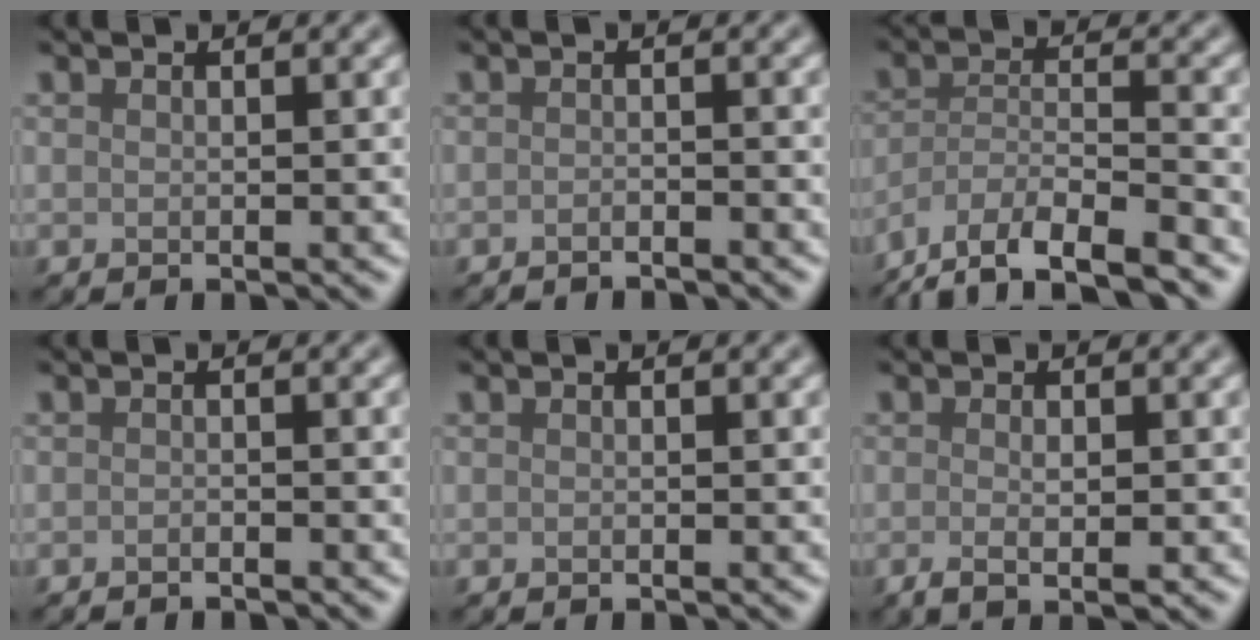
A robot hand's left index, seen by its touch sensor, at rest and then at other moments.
{"total": 1.3, "force": [-1.2, 0.2, 0.5], "torque": [-0.003, -0.003, -0.023]}
{"total": 9.7, "force": [-8.3, 2.5, 4.4], "torque": [-0.073, -0.015, -0.139]}
{"total": 1.0, "force": [-0.9, 0.1, 0.3], "torque": [-0.004, -0.002, -0.017]}
{"total": 0.0}
{"total": 2.2, "force": [-0.5, 0.7, 2.0], "torque": [-0.038, -0.005, -0.010]}